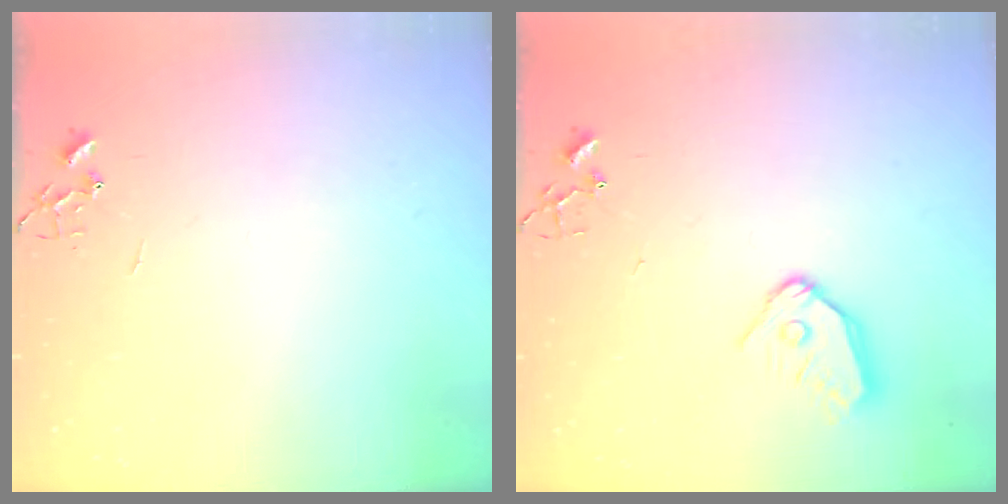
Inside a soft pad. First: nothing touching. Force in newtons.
{"total": 10.7, "press": 10.6, "slide": 1.1}